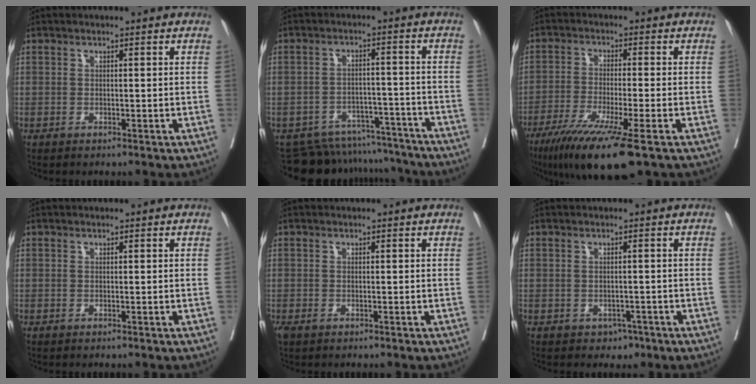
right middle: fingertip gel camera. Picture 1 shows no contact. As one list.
[{"total": 14.0, "force": [-13.2, 4.5, 1.4], "torque": [-0.020, 0.026, -0.172]}, {"total": 12.0, "force": [-7.4, 0.1, 9.5], "torque": [-0.160, -0.035, -0.122]}, {"total": 0.0}, {"total": 1.2, "force": [-0.7, 0.6, 0.7], "torque": [-0.019, -0.004, -0.008]}, {"total": 1.8, "force": [-1.0, 1.4, 0.5], "torque": [-0.002, 0.005, -0.008]}]